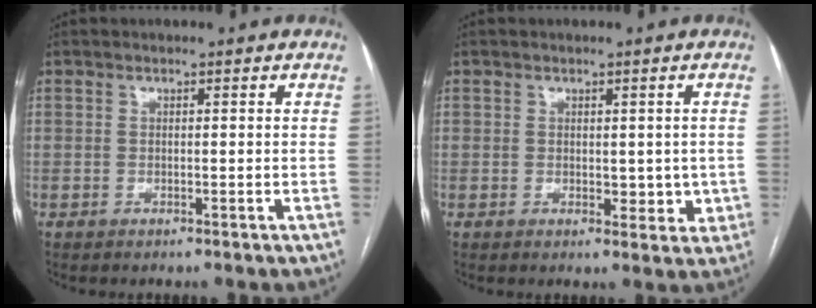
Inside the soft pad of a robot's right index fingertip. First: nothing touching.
{"total": 3.4, "force": [0.0, 2.5, 2.4], "torque": [-0.019, -0.002, 0.005]}